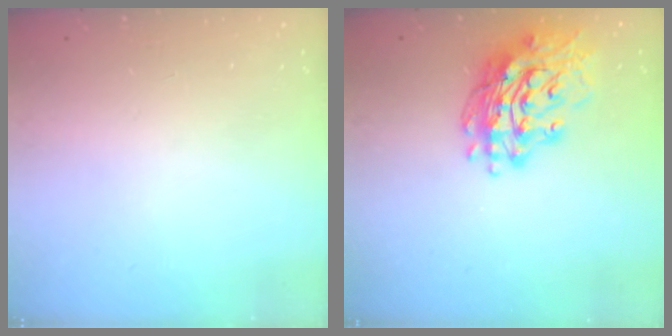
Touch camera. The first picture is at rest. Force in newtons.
{"total": 18.5, "press": 18.4, "slide": 2.1}